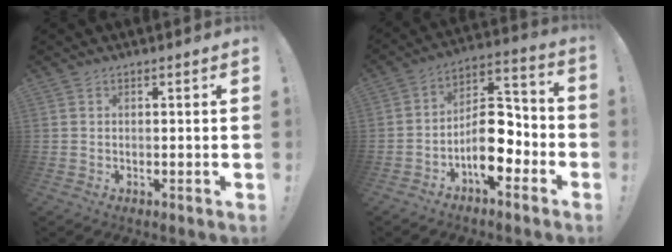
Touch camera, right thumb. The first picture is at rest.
{"total": 14.2, "force": [-5.5, 7.9, 10.4], "torque": [-0.160, 0.030, -0.085]}